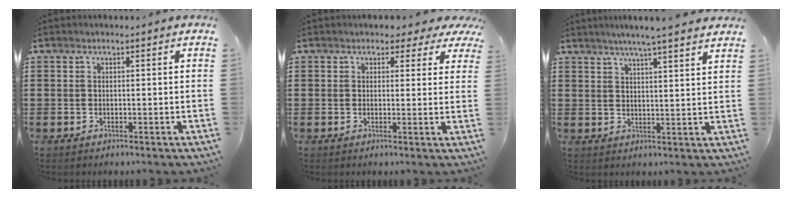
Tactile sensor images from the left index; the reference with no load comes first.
{"total": 2.0, "force": [1.2, 1.4, 0.8], "torque": [-0.009, 0.001, 0.017]}
{"total": 4.6, "force": [4.1, -0.8, 2.1], "torque": [-0.052, -0.012, 0.070]}